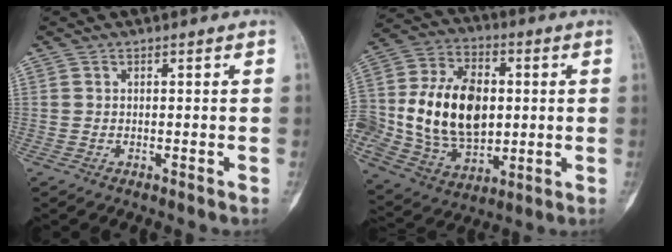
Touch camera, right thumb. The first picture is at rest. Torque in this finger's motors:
{"motor_torque": [0.44, 0.36, 0.83, -0.57, 0.33]}